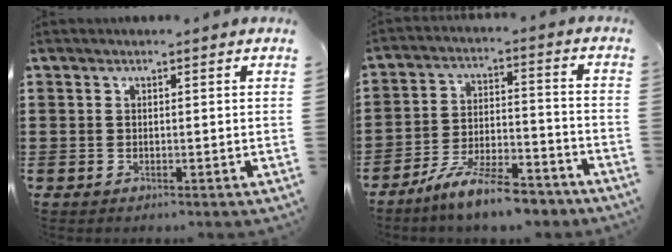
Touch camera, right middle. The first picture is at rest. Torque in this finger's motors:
{"motor_torque": [1.34, -0.79, 0.67, 0.08]}